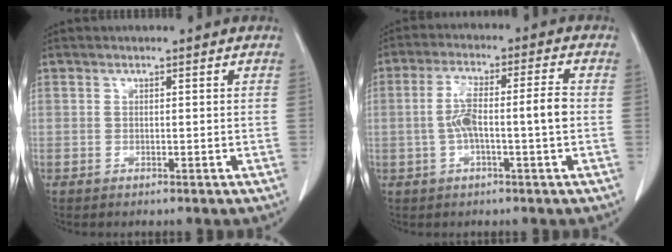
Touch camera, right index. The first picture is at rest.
{"total": 7.7, "force": [-0.9, 0.8, 7.6], "torque": [-0.150, 0.023, -0.016]}